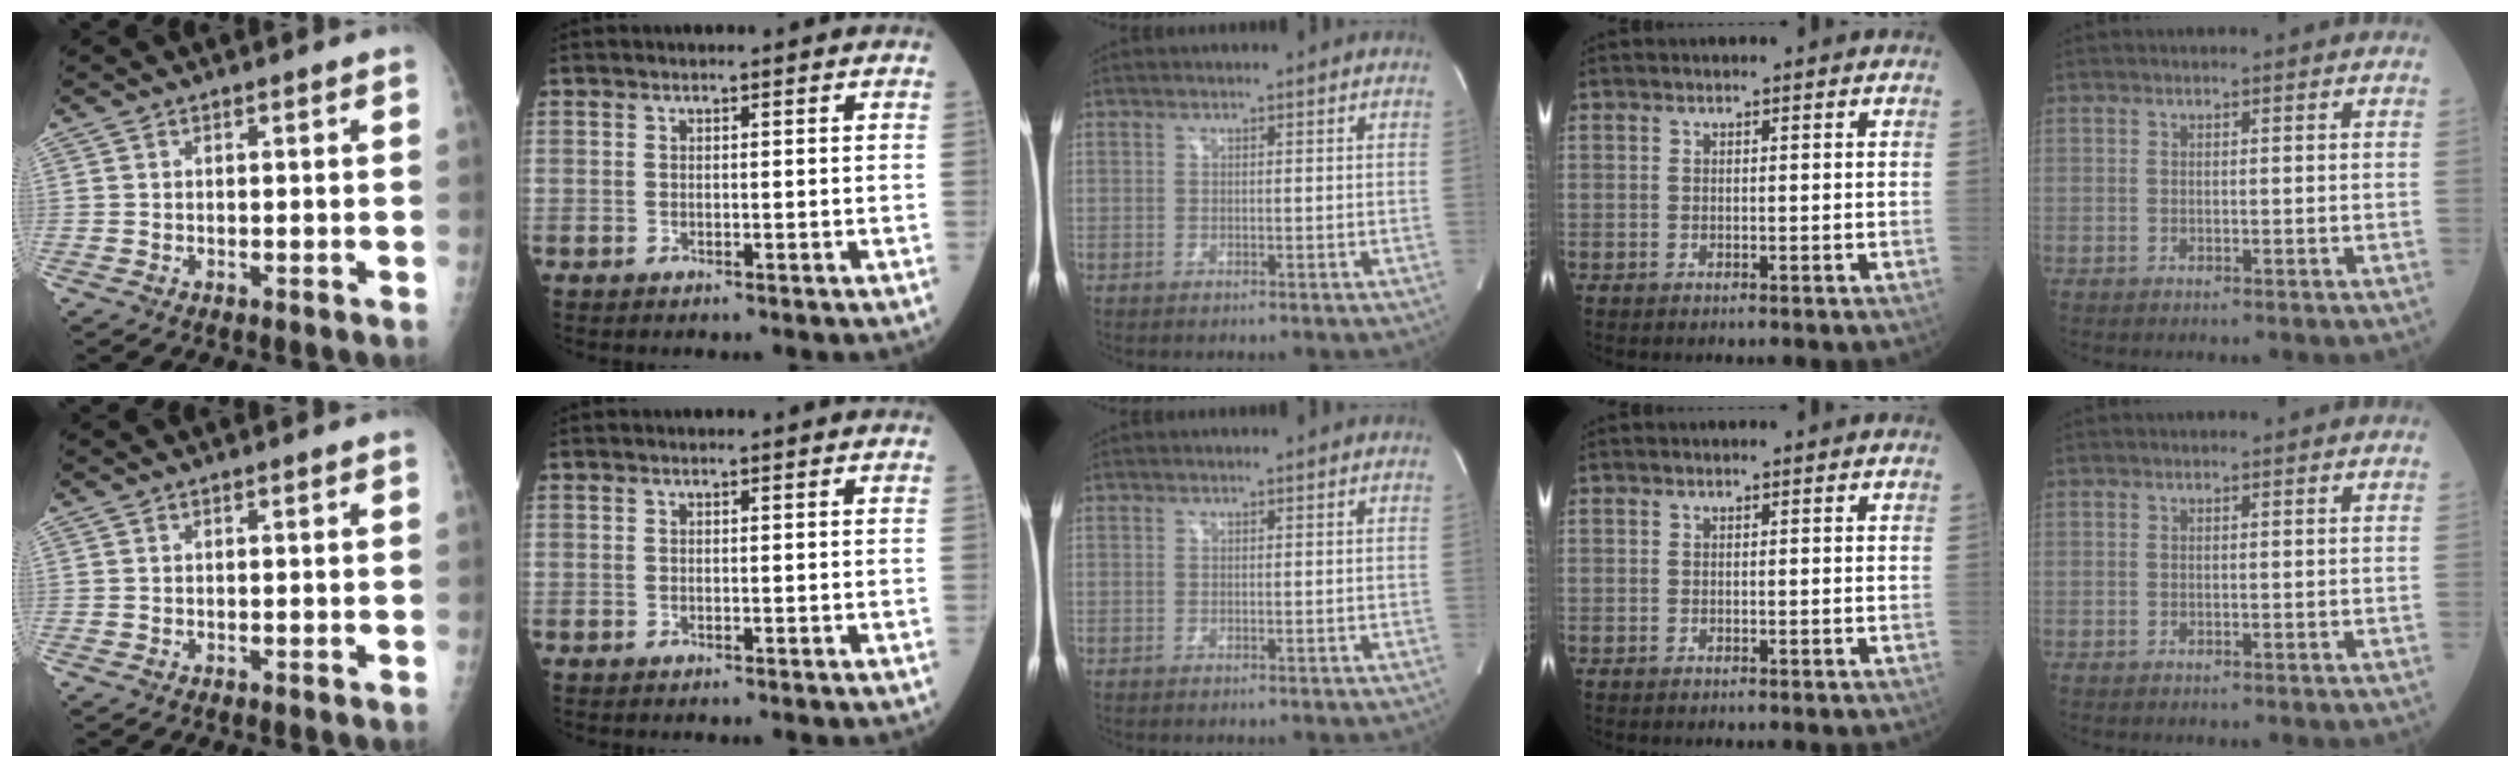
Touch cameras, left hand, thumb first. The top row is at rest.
{}